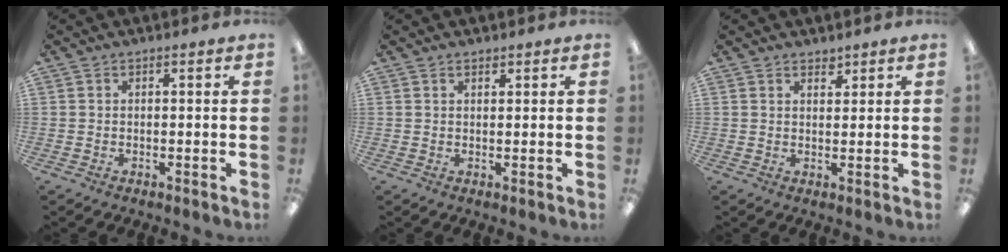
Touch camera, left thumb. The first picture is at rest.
{"total": 1.1, "force": [1.0, 0.4, 0.3], "torque": [-0.006, -0.001, 0.019]}
{"total": 2.0, "force": [1.8, 0.8, 0.4], "torque": [0.008, -0.013, 0.031]}